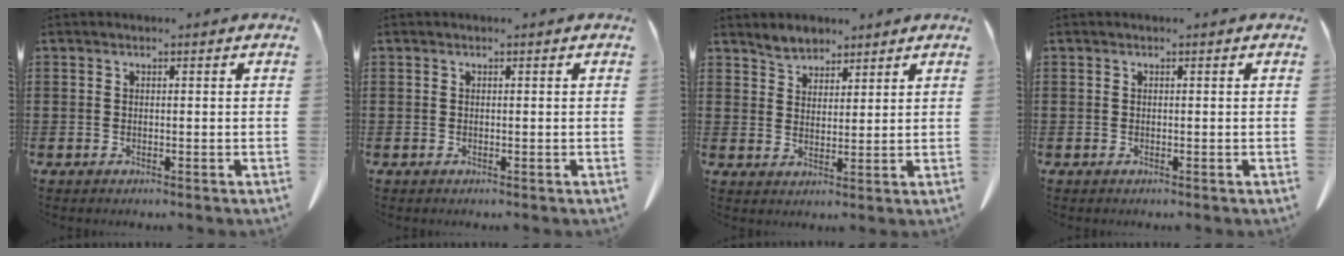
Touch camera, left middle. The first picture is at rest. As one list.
[{"total": 0.0}, {"total": 3.8, "force": [3.4, 1.7, 0.5], "torque": [-0.022, -0.001, 0.067]}, {"total": 0.0}]